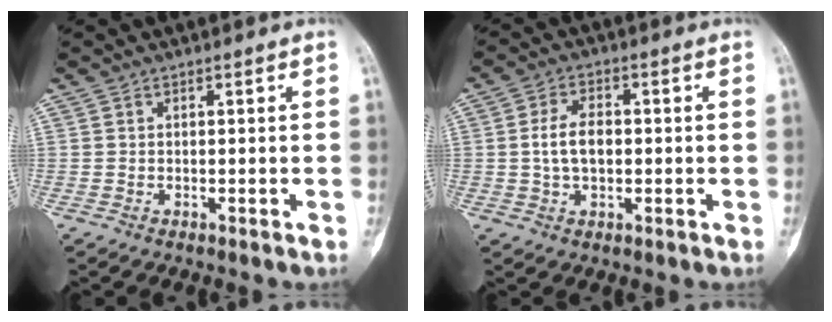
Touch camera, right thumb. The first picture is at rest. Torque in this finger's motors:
{"motor_torque": [0.96, 0.92, 0.43, -0.50, 0.16]}